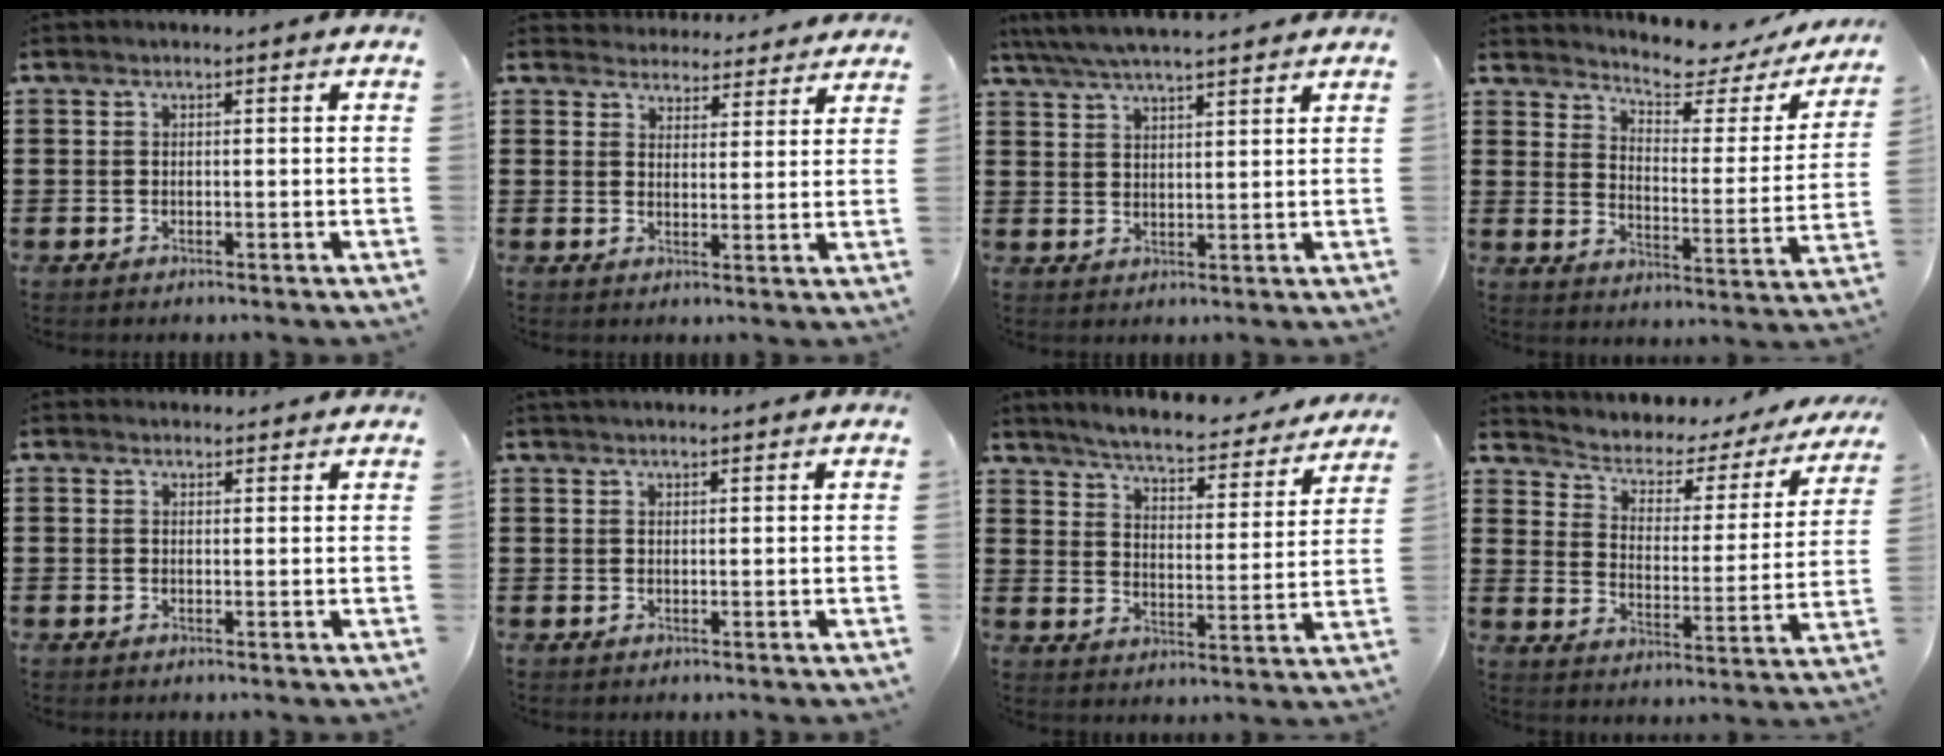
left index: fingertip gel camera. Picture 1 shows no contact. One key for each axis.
{"total": 4.0, "fx": 4.0, "fy": 0.6, "fz": -0.2, "tx": -0.015, "ty": -0.021, "tz": 0.070}
{"total": 4.9, "fx": 4.6, "fy": 0.3, "fz": 1.9, "tx": -0.050, "ty": -0.014, "tz": 0.082}
{"total": 5.5, "fx": 5.1, "fy": 0.6, "fz": 1.9, "tx": -0.049, "ty": -0.043, "tz": 0.080}
{"total": 1.2, "fx": 1.1, "fy": 0.5, "fz": -0.1, "tx": -0.001, "ty": 0.003, "tz": 0.022}
{"total": 1.1, "fx": 1.1, "fy": 0.1, "fz": 0.2, "tx": -0.006, "ty": 0.001, "tz": 0.020}
{"total": 4.7, "fx": 4.4, "fy": -0.1, "fz": 1.4, "tx": -0.051, "ty": -0.035, "tz": 0.070}
{"total": 2.9, "fx": 1.8, "fy": 1.9, "fz": 1.3, "tx": -0.043, "ty": -0.018, "tz": 0.018}